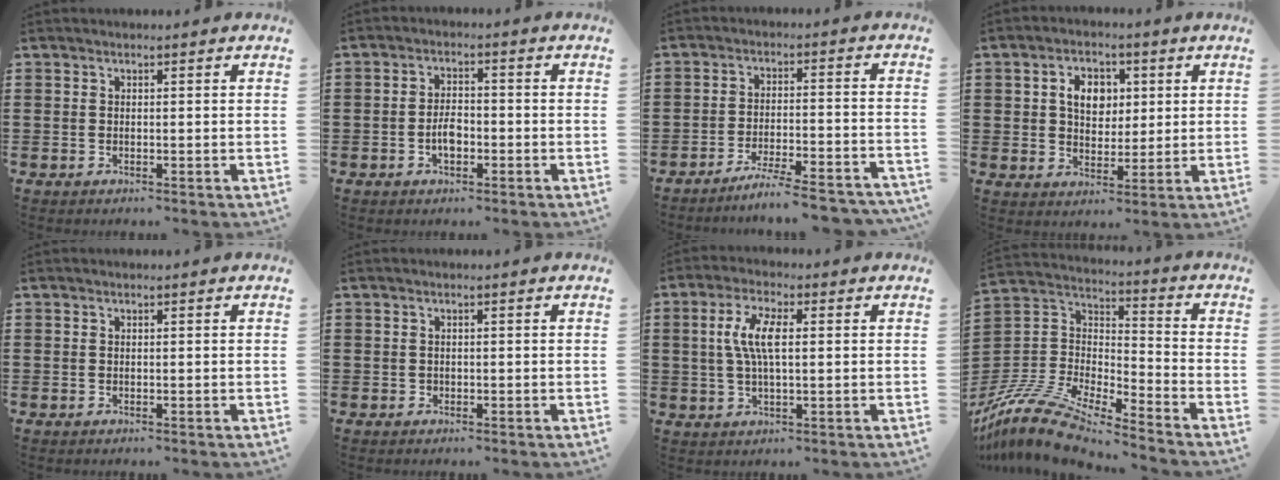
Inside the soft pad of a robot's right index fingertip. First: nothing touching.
{"total": 3.6, "force": [-1.3, 2.0, 2.8], "torque": [-0.059, 0.004, -0.025]}
{"total": 6.3, "force": [-5.7, -0.3, 2.7], "torque": [-0.041, -0.006, -0.107]}
{"total": 5.6, "force": [1.1, 4.1, 3.6], "torque": [-0.068, 0.009, 0.012]}
{"total": 0.0}
{"total": 0.6, "force": [-0.1, 0.6, 0.2], "torque": [-0.004, 0.004, -0.003]}
{"total": 6.3, "force": [0.7, 2.2, 5.9], "torque": [-0.129, 0.005, 0.004]}
{"total": 11.9, "force": [-10.7, 2.0, 4.9], "torque": [-0.122, 0.012, -0.222]}